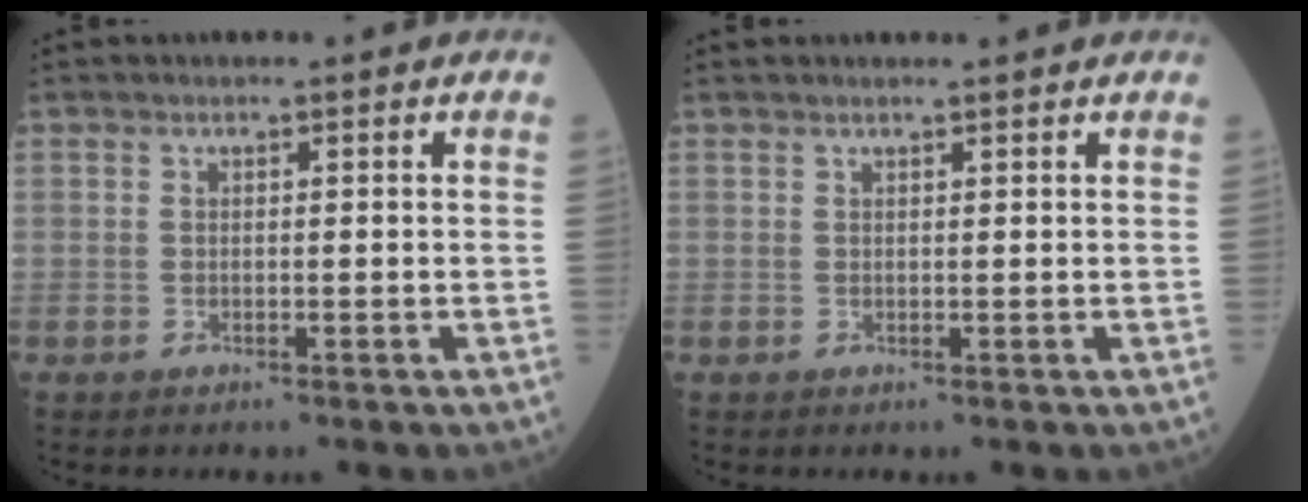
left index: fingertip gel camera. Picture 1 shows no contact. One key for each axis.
{"total": 1.6, "fx": 1.5, "fy": -0.2, "fz": 0.5, "tx": -0.007, "ty": 0.005, "tz": 0.021}